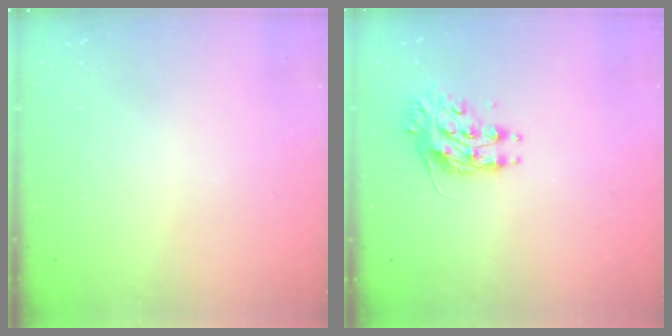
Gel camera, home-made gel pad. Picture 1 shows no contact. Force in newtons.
{"total": 9.2, "press": 9.2, "slide": 0.1}